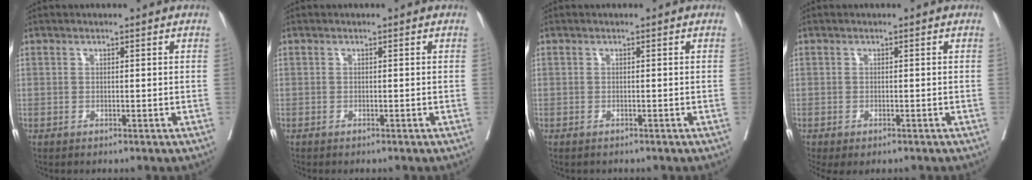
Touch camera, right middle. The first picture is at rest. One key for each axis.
{"total": 0.9, "fx": -0.8, "fy": 0.2, "fz": 0.3, "tx": -0.003, "ty": -0.002, "tz": -0.013}
{"total": 0.9, "fx": -0.8, "fy": 0.4, "fz": 0.2, "tx": -0.009, "ty": -0.001, "tz": -0.012}
{"total": 4.3, "fx": -3.1, "fy": 1.9, "fz": 2.2, "tx": -0.032, "ty": -0.011, "tz": -0.044}